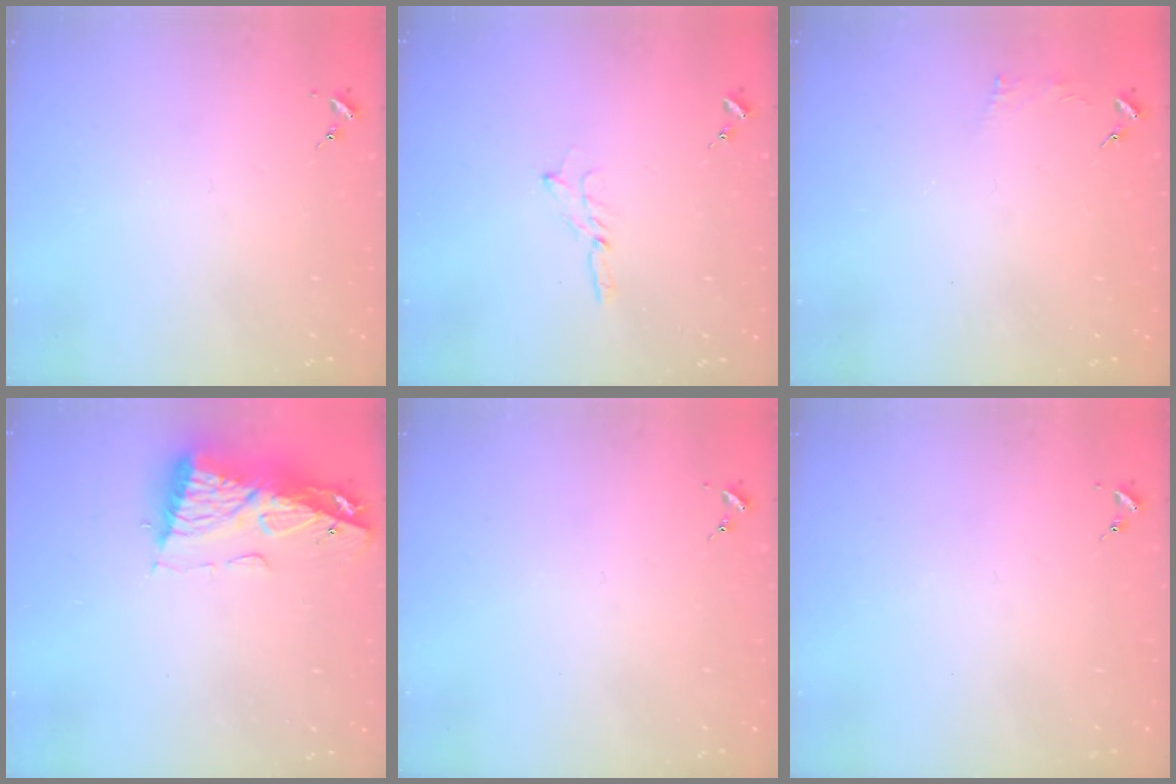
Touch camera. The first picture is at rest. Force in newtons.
{"total": 1.8, "press": 1.8, "slide": 0.2}
{"total": 2.4, "press": 2.4, "slide": 0.3}
{"total": 10.1, "press": 10.0, "slide": 1.1}
{"total": 0.0}
{"total": 0.0}